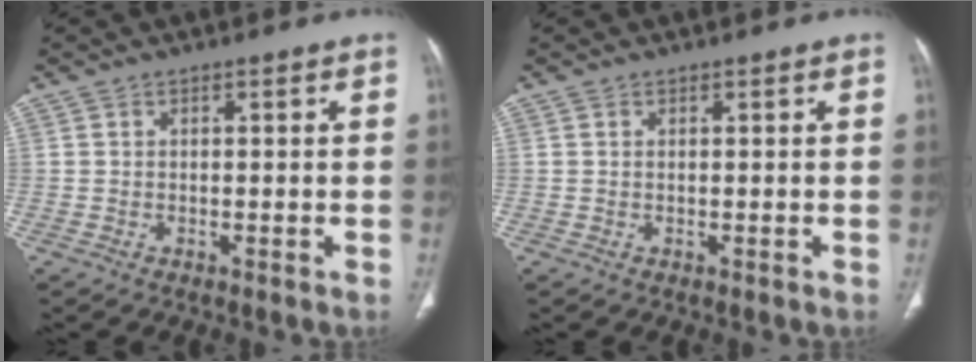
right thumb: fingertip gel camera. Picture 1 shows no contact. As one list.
[{"total": 0.0}]